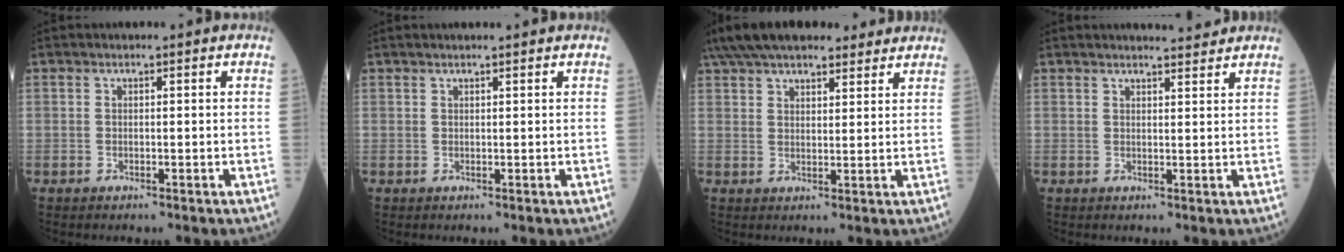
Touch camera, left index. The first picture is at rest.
{"total": 1.8, "force": [1.7, 0.3, 0.6], "torque": [-0.007, 0.019, 0.027]}
{"total": 18.2, "force": [15.1, 5.7, 8.3], "torque": [-0.156, 0.060, 0.231]}
{"total": 4.2, "force": [4.1, 0.3, 1.1], "torque": [-0.020, 0.003, 0.052]}